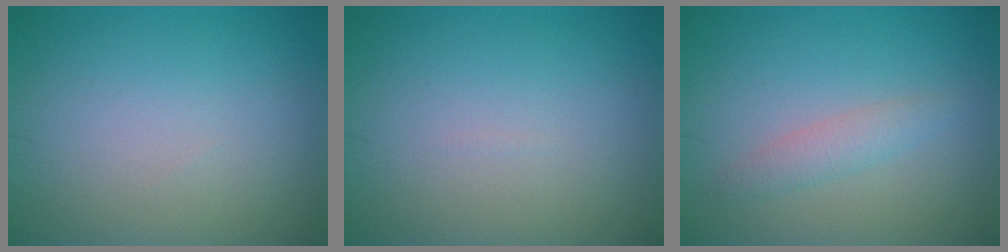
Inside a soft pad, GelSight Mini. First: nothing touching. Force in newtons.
{"total": 0.0}
{"total": 1.7, "press": 1.7, "slide": 0.1}